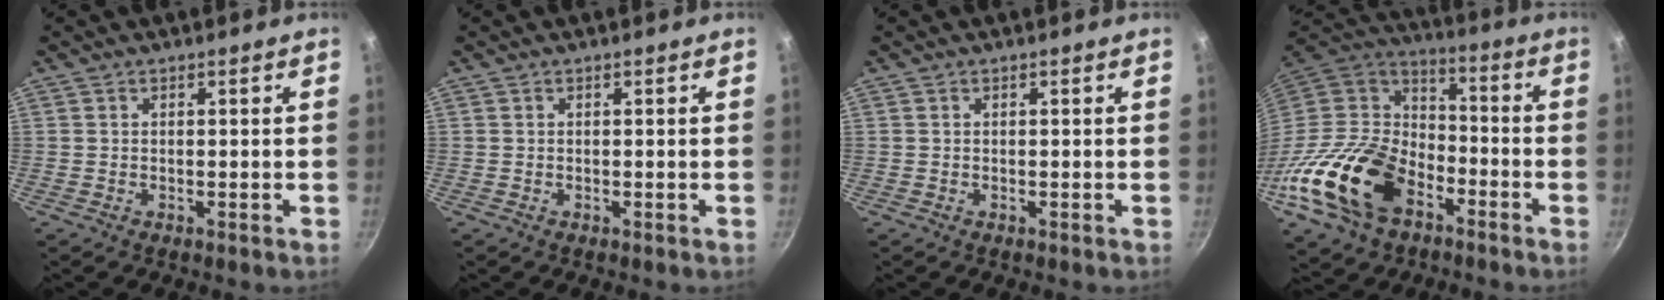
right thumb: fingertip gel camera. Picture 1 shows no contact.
{"total": 0.0}
{"total": 0.0}
{"total": 22.0, "force": [-10.0, 14.7, 12.9], "torque": [-0.231, 0.052, -0.192]}